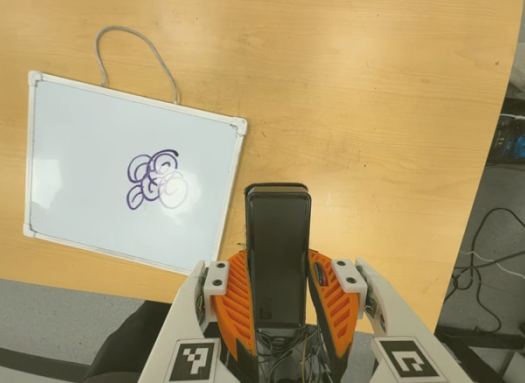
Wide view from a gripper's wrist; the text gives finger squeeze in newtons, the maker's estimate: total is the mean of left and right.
{"total": 5.1, "left": 3.3, "right": 6.9}